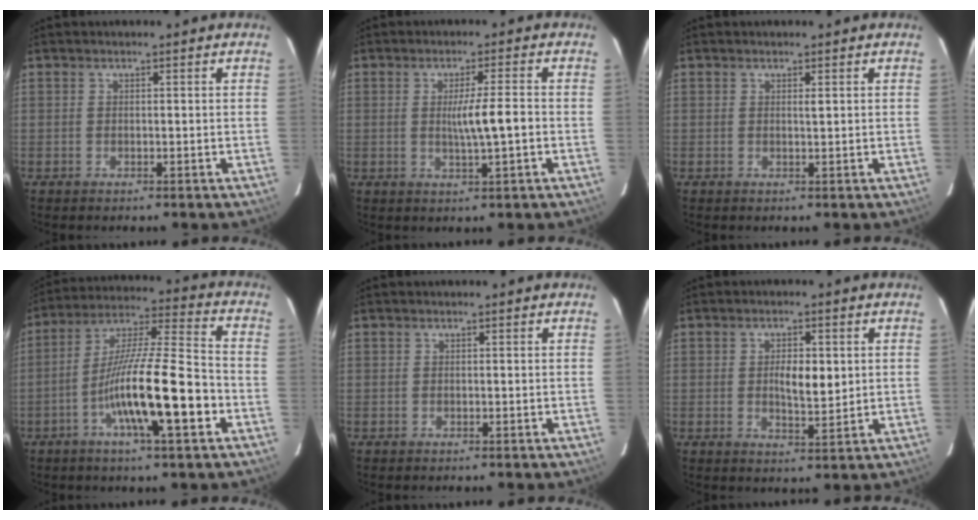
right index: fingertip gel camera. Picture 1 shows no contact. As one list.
[{"total": 5.1, "force": [-0.5, -0.3, 5.1], "torque": [-0.084, -0.005, -0.008]}, {"total": 0.6, "force": [0.3, 0.0, 0.5], "torque": [-0.011, -0.001, 0.005]}, {"total": 15.9, "force": [-5.4, 1.2, 14.9], "torque": [-0.265, 0.000, -0.095]}, {"total": 0.0}, {"total": 5.1, "force": [0.6, 1.8, 4.7], "torque": [-0.078, -0.003, 0.013]}]